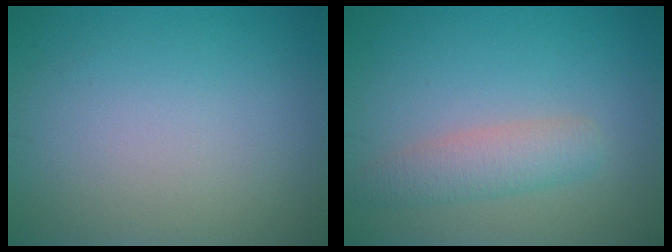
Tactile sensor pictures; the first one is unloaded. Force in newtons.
{"total": 3.0, "press": 3.0, "slide": 0.1}